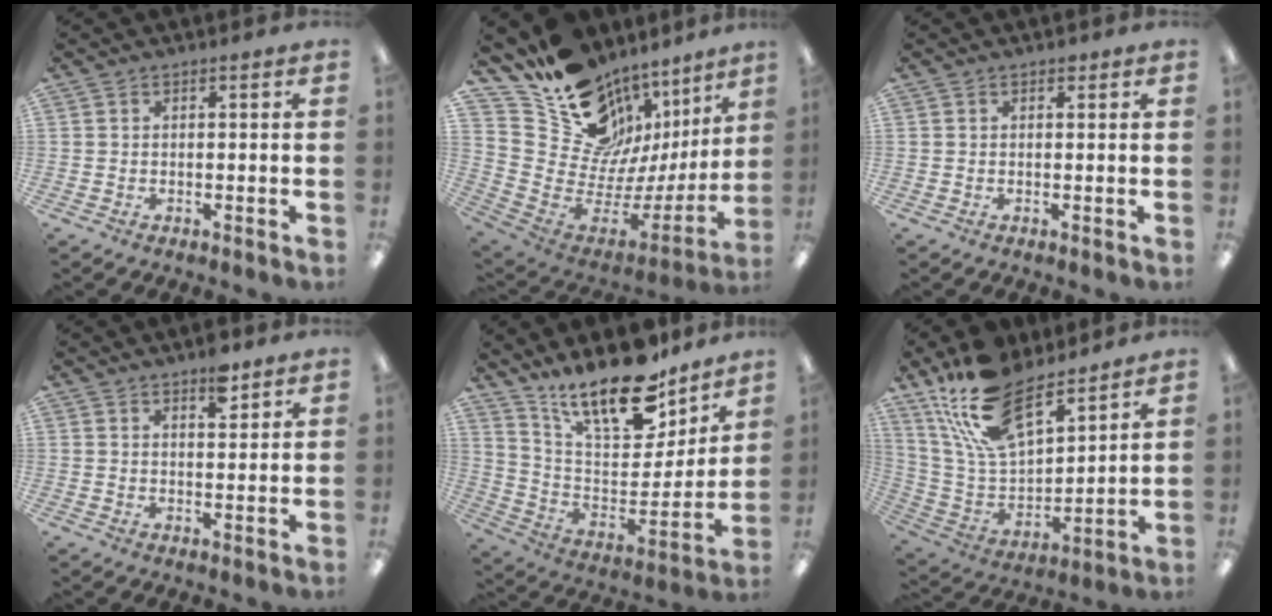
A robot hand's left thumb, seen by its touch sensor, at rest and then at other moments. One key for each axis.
{"total": 15.7, "fx": 10.7, "fy": 10.2, "fz": 5.4, "tx": -0.083, "ty": -0.110, "tz": 0.213}
{"total": 0.7, "fx": 0.5, "fy": 0.4, "fz": 0.2, "tx": -0.005, "ty": 0.002, "tz": 0.009}
{"total": 5.4, "fx": 3.7, "fy": 2.1, "fz": 3.2, "tx": -0.030, "ty": -0.023, "tz": 0.058}
{"total": 21.6, "fx": 16.8, "fy": 7.8, "fz": 11.0, "tx": -0.179, "ty": -0.117, "tz": 0.295}
{"total": 21.7, "fx": 15.7, "fy": 9.6, "fz": 11.4, "tx": -0.236, "ty": -0.083, "tz": 0.288}